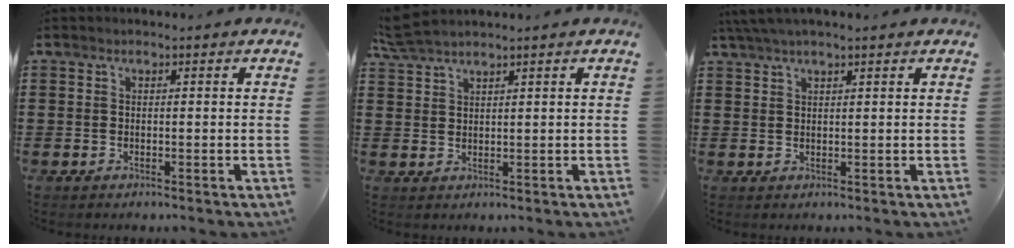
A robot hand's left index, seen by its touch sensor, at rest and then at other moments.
{"total": 3.1, "force": [2.9, 0.0, 1.2], "torque": [-0.032, 0.000, 0.055]}
{"total": 2.5, "force": [2.0, 0.1, 1.6], "torque": [-0.034, 0.003, 0.037]}